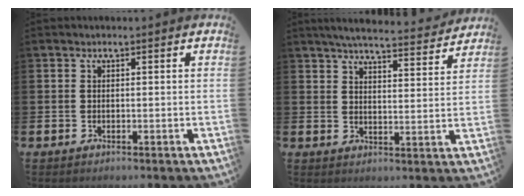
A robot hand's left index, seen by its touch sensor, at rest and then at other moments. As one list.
[{"total": 5.6, "force": [5.4, 0.2, 1.4], "torque": [-0.035, -0.041, 0.092]}]